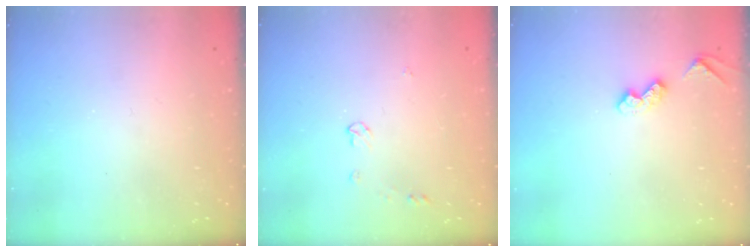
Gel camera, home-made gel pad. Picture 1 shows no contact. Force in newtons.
{"total": 3.6, "press": 3.6, "slide": 0.8}
{"total": 5.4, "press": 5.3, "slide": 0.7}